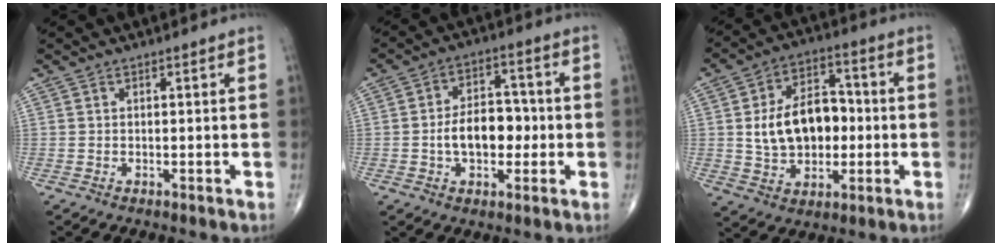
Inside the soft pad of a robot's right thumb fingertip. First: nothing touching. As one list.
[{"total": 9.8, "force": [-1.3, 6.2, 7.6], "torque": [-0.099, 0.024, -0.026]}, {"total": 14.8, "force": [-0.3, 10.3, 10.6], "torque": [-0.143, 0.027, 0.000]}]